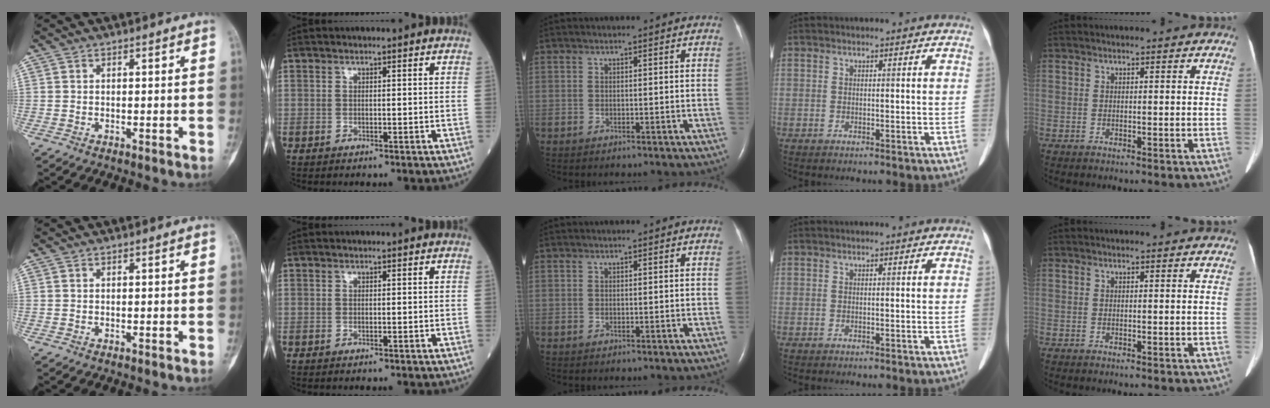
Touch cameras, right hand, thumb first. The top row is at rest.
{}